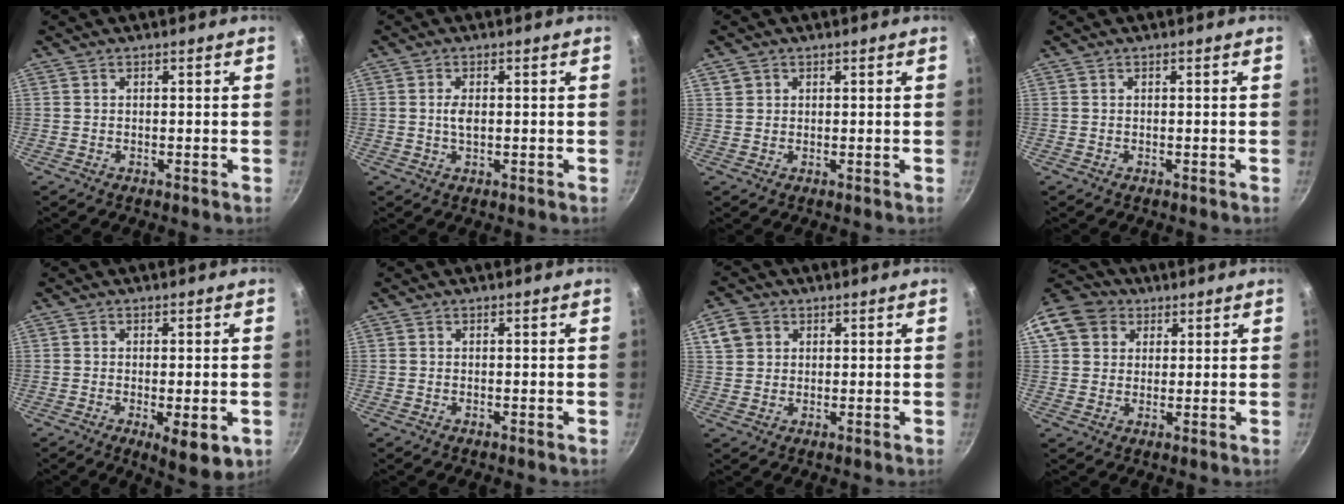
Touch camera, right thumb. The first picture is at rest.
{"total": 2.3, "force": [0.1, 1.1, 2.0], "torque": [-0.036, 0.000, 0.002]}
{"total": 1.9, "force": [0.8, 1.6, 0.4], "torque": [-0.002, 0.006, 0.013]}
{"total": 0.0}
{"total": 7.6, "force": [-2.3, 2.5, 6.8], "torque": [-0.090, -0.005, -0.025]}
{"total": 0.0}
{"total": 5.4, "force": [1.9, 4.5, 2.3], "torque": [-0.026, 0.005, 0.032]}
{"total": 11.9, "force": [4.5, 9.9, 4.9], "torque": [-0.084, 0.021, 0.071]}